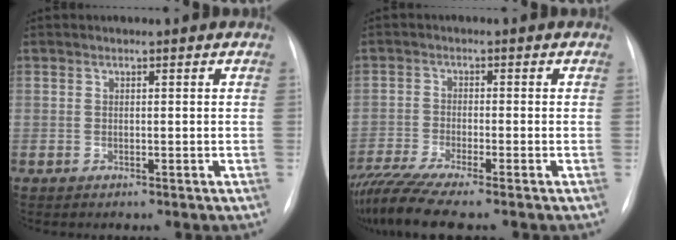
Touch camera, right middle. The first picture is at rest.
{"total": 9.4, "force": [-8.0, -0.4, 5.0], "torque": [-0.093, -0.022, -0.138]}